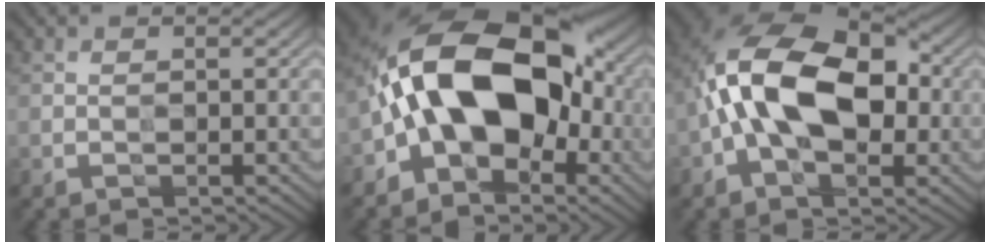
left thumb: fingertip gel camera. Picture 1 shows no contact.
{"total": 14.9, "force": [-1.8, 9.2, 11.6], "torque": [-0.188, 0.026, -0.051]}
{"total": 13.8, "force": [-0.4, 8.0, 11.2], "torque": [-0.210, 0.034, -0.024]}